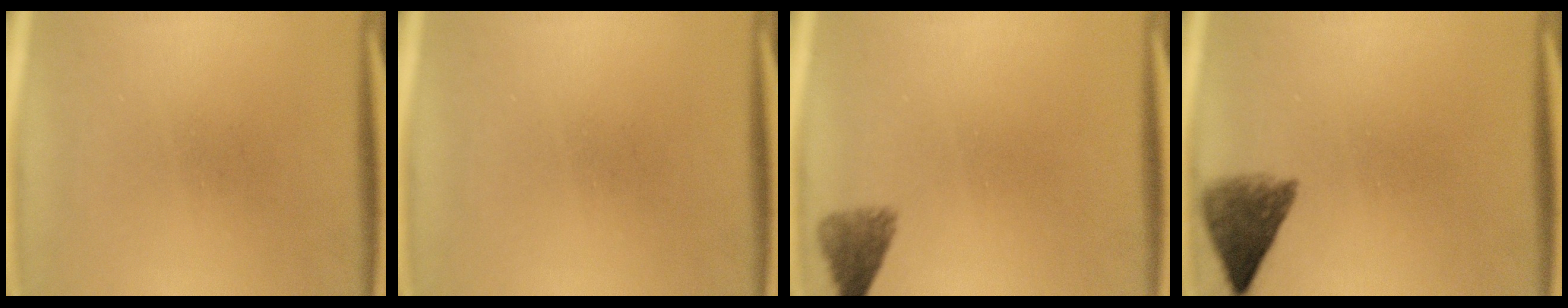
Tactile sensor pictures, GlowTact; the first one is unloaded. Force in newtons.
{"total": 0.0}
{"total": 3.0}
{"total": 5.3}